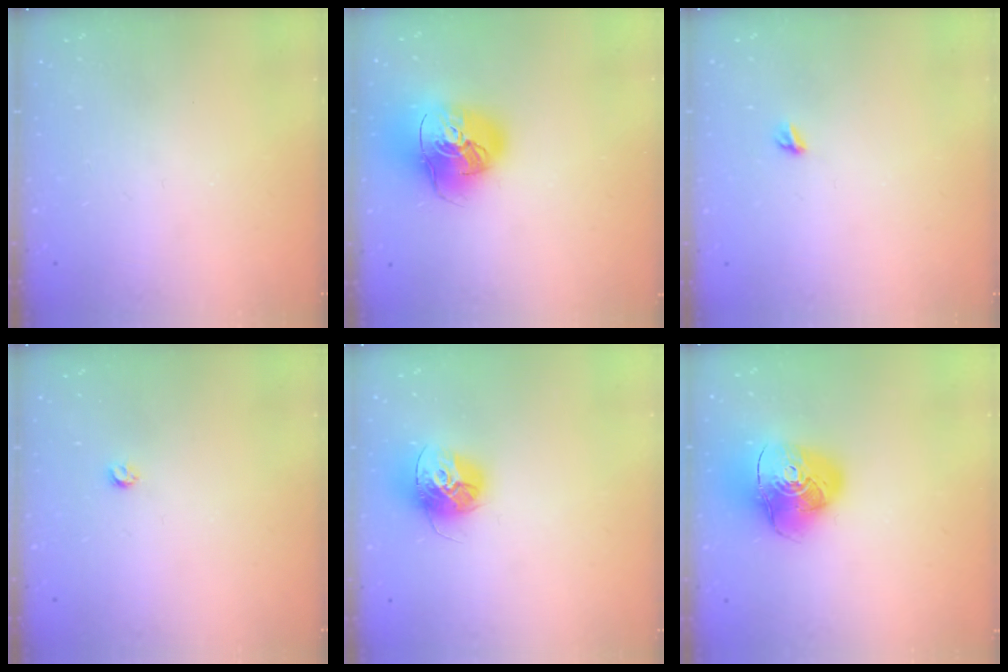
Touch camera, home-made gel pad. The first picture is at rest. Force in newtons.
{"total": 19.6, "press": 19.4, "slide": 2.7}
{"total": 4.2, "press": 4.2, "slide": 0.5}
{"total": 2.9, "press": 2.8, "slide": 0.5}
{"total": 14.4, "press": 14.4, "slide": 1.3}
{"total": 15.7, "press": 15.5, "slide": 2.0}